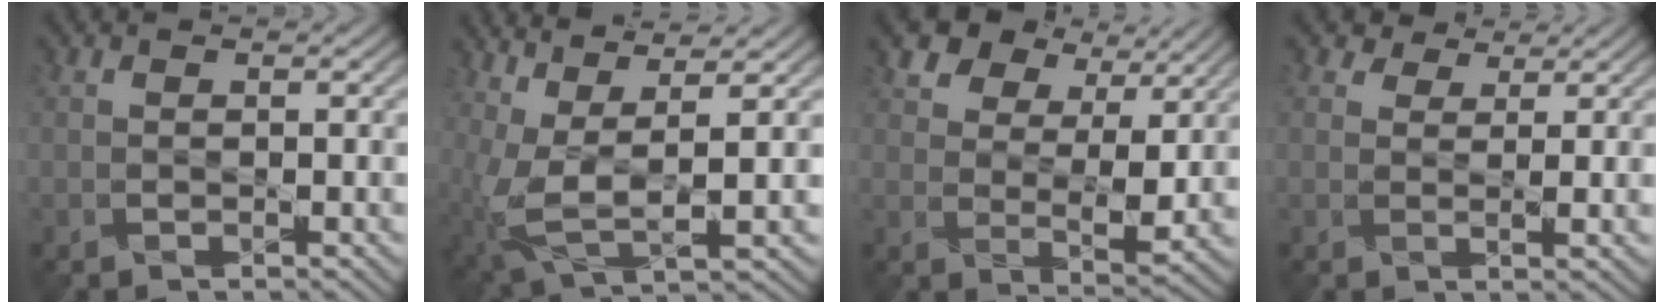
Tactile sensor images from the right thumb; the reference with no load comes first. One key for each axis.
{"total": 6.7, "fx": 3.2, "fy": 1.2, "fz": 5.7, "tx": -0.147, "ty": 0.007, "tz": 0.070}
{"total": 12.6, "fx": 8.9, "fy": 6.4, "fz": 6.2, "tx": -0.132, "ty": 0.012, "tz": 0.147}
{"total": 3.9, "fx": 2.8, "fy": 1.8, "fz": 2.0, "tx": -0.039, "ty": 0.006, "tz": 0.044}